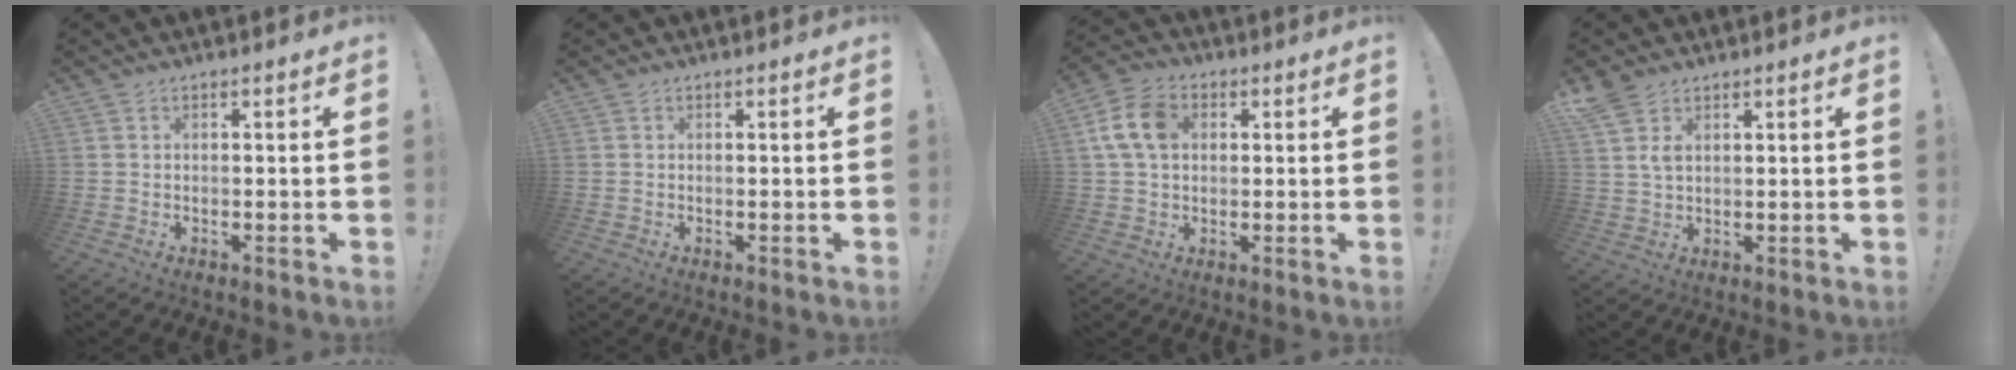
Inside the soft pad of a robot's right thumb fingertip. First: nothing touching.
{"total": 0.0}
{"total": 10.4, "force": [2.2, 7.5, 6.8], "torque": [-0.128, 0.016, 0.047]}
{"total": 5.3, "force": [3.3, 2.6, 3.2], "torque": [-0.062, -0.010, 0.064]}